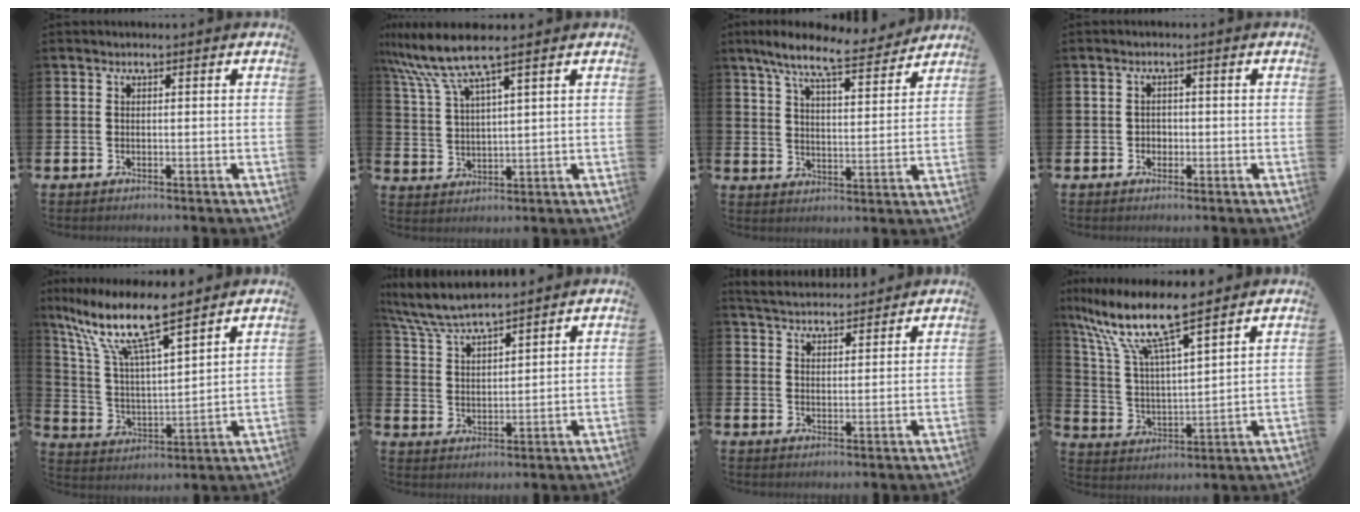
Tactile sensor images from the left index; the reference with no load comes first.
{"total": 7.9, "force": [6.3, 0.8, 4.8], "torque": [-0.117, -0.015, 0.111]}
{"total": 9.2, "force": [8.1, 1.4, 4.2], "torque": [-0.097, -0.041, 0.140]}
{"total": 1.4, "force": [-0.6, 1.3, 0.3], "torque": [-0.007, 0.004, -0.014]}
{"total": 11.8, "force": [9.5, 2.1, 6.7], "torque": [-0.170, -0.045, 0.162]}
{"total": 6.6, "force": [6.3, 0.7, 1.8], "torque": [-0.065, -0.026, 0.115]}
{"total": 4.4, "force": [4.4, 0.7, 0.1], "torque": [-0.024, -0.020, 0.081]}
{"total": 11.0, "force": [9.3, 1.5, 5.7], "torque": [-0.153, -0.048, 0.160]}